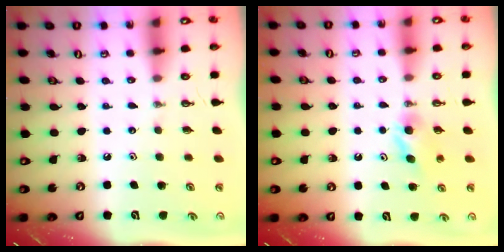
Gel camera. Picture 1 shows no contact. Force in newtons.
{"total": 4.1, "press": 4.0, "slide": 1.1}